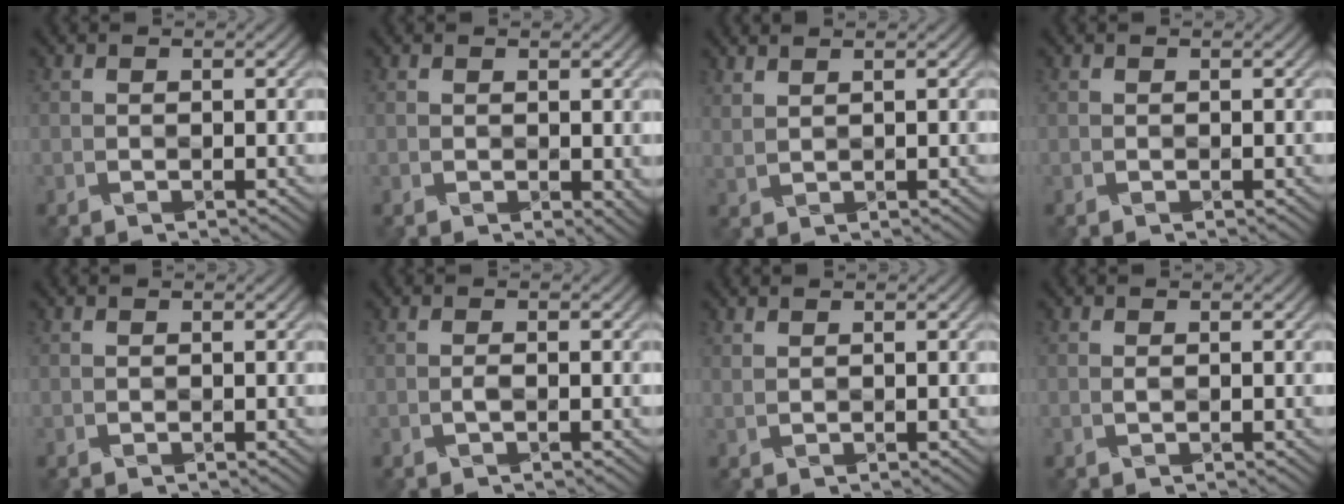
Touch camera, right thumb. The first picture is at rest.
{"total": 1.5, "force": [0.6, 0.6, 1.3], "torque": [-0.018, -0.001, 0.013]}
{"total": 2.3, "force": [1.9, 0.5, 1.1], "torque": [-0.009, -0.005, 0.027]}
{"total": 0.0}
{"total": 0.0}
{"total": 0.6, "force": [-0.2, 0.0, 0.5], "torque": [-0.012, 0.003, -0.005]}
{"total": 1.0, "force": [0.9, 0.1, 0.4], "torque": [-0.010, -0.003, 0.014]}
{"total": 0.0}